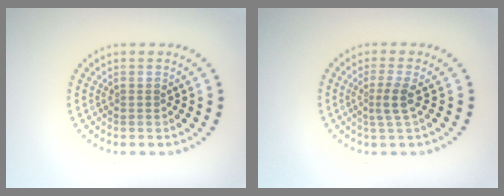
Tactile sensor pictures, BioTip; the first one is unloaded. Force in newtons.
{"total": 2.0, "press": 1.4, "slide": 1.3}